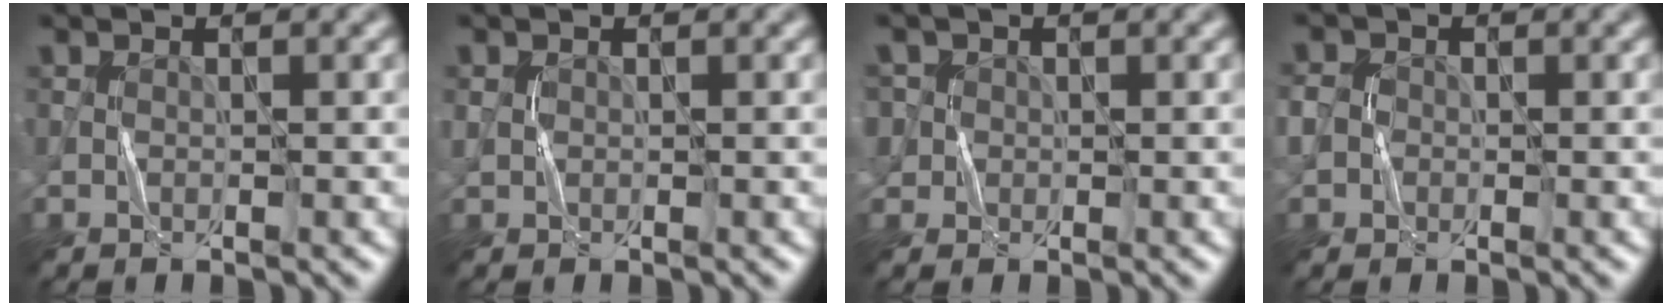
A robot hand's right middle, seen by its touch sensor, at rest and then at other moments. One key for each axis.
{"total": 0.7, "fx": 0.2, "fy": 0.6, "fz": 0.3, "tx": -0.005, "ty": 0.002, "tz": 0.003}
{"total": 2.7, "fx": 1.0, "fy": 2.4, "fz": 0.7, "tx": -0.009, "ty": 0.012, "tz": 0.011}
{"total": 3.0, "fx": -0.1, "fy": 2.7, "fz": 1.2, "tx": -0.019, "ty": 0.011, "tz": -0.014}